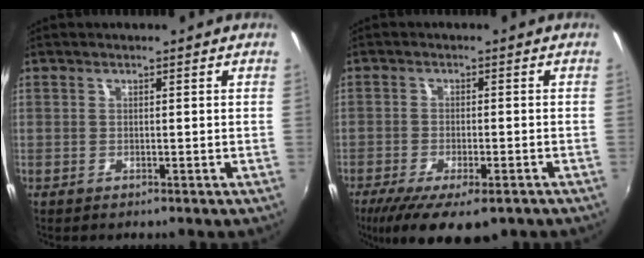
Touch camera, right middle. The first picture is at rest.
{"total": 12.7, "force": [-8.7, 4.1, 8.3], "torque": [-0.174, -0.050, -0.136]}